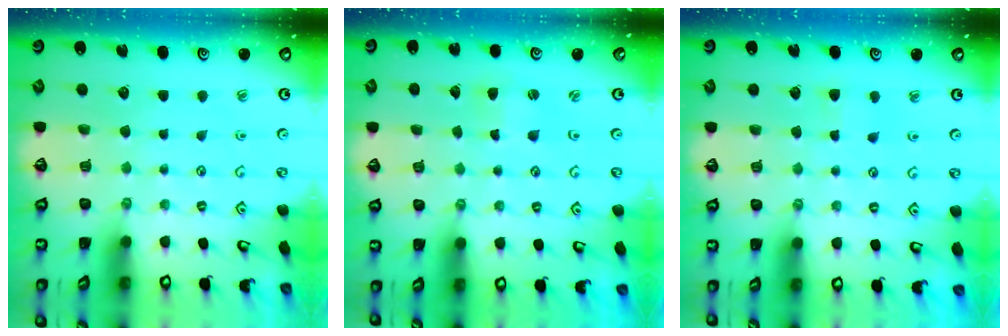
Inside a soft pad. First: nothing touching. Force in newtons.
{"total": 1.8, "press": 1.8, "slide": 0.3}
{"total": 4.0, "press": 3.9, "slide": 0.5}